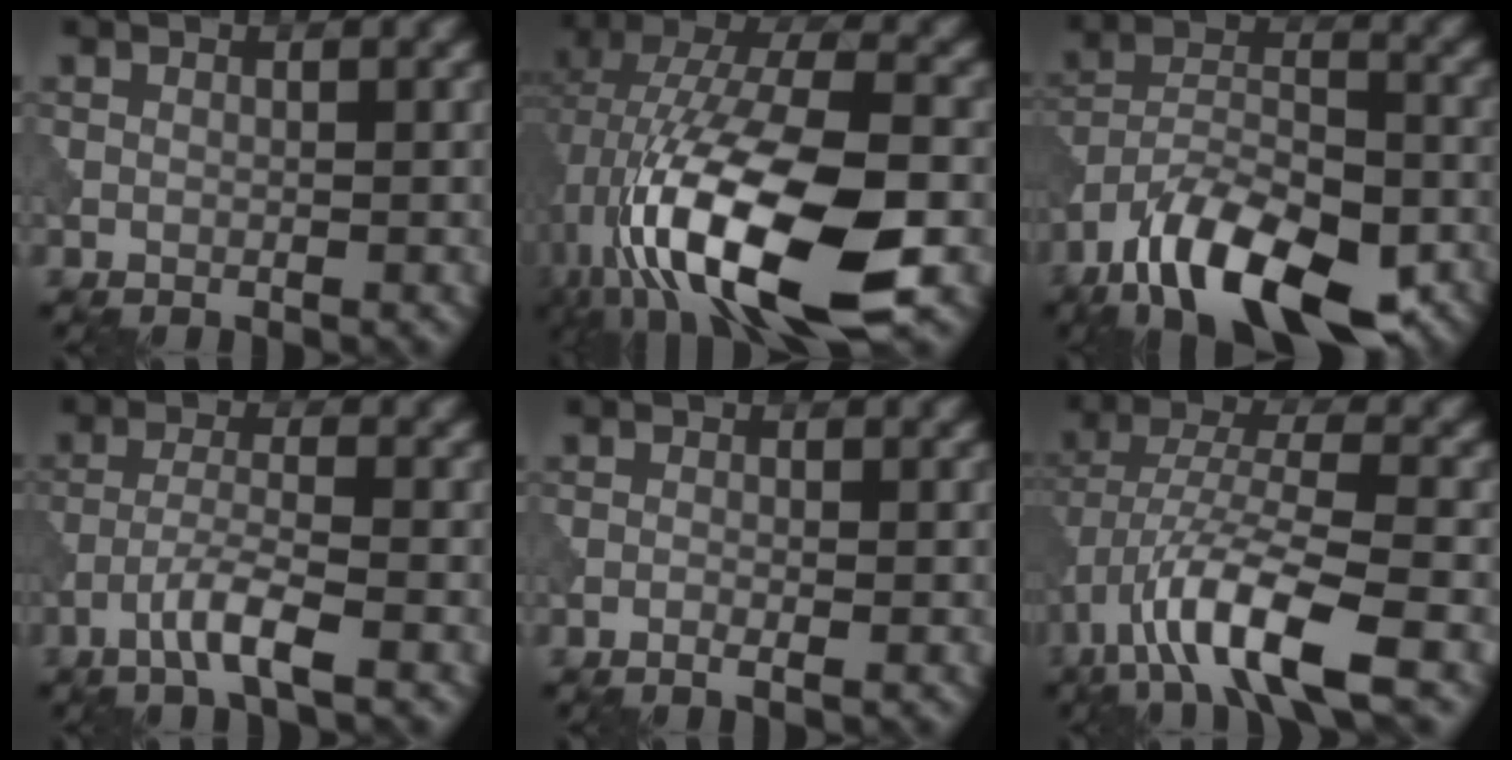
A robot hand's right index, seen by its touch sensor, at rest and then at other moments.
{"total": 16.3, "force": [-4.2, 6.8, 14.2], "torque": [-0.265, 0.003, -0.070]}
{"total": 12.7, "force": [-8.7, 5.0, 7.9], "torque": [-0.137, 0.007, -0.152]}
{"total": 3.6, "force": [-2.1, 0.3, 2.9], "torque": [-0.056, 0.010, -0.049]}
{"total": 0.8, "force": [-0.4, 0.1, 0.7], "torque": [-0.012, 0.000, -0.008]}
{"total": 9.4, "force": [-4.7, 2.5, 7.7], "torque": [-0.136, 0.009, -0.092]}